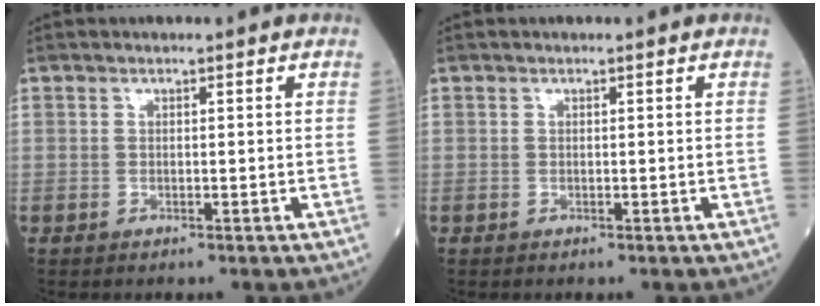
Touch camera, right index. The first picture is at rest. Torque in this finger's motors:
{"motor_torque": [0.00, 0.00, 0.00, 0.01]}